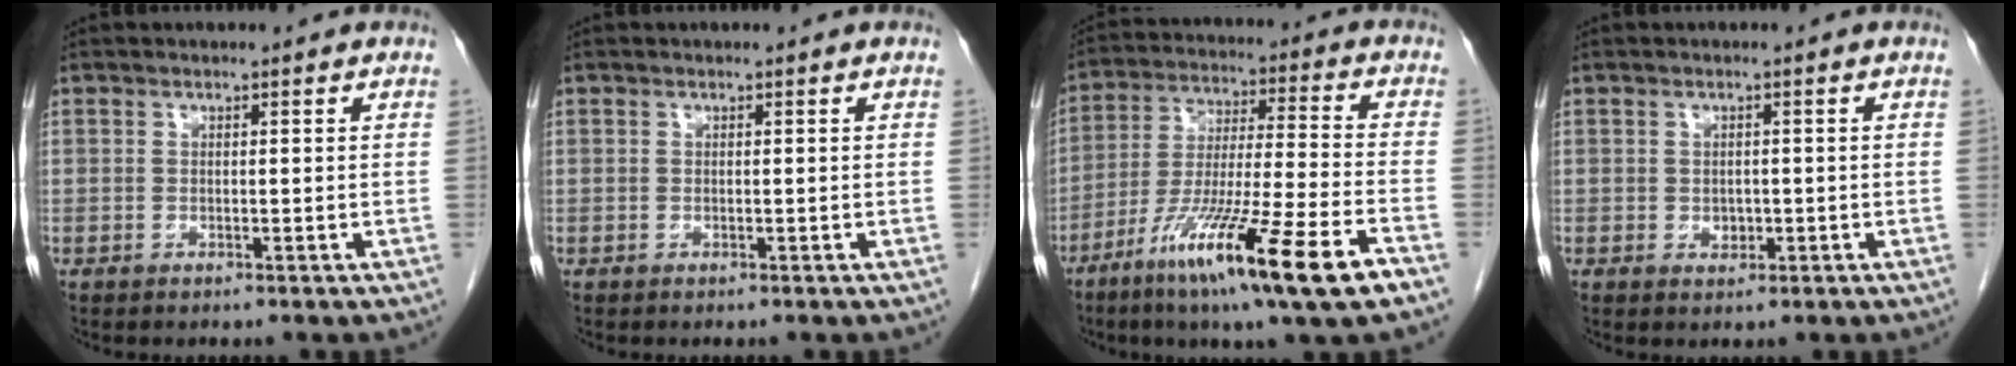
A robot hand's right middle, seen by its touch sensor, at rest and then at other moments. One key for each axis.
{"total": 0.0}
{"total": 18.3, "fx": -10.2, "fy": -0.2, "fz": 15.2, "tx": -0.274, "ty": -0.052, "tz": -0.181}
{"total": 1.3, "fx": -0.2, "fy": 1.1, "fz": 0.8, "tx": -0.012, "ty": 0.002, "tz": 0.001}